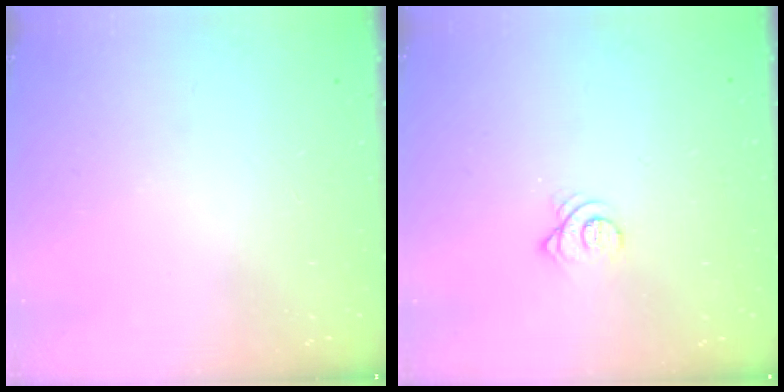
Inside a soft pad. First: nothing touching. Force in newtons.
{"total": 3.3, "press": 3.3, "slide": 0.2}